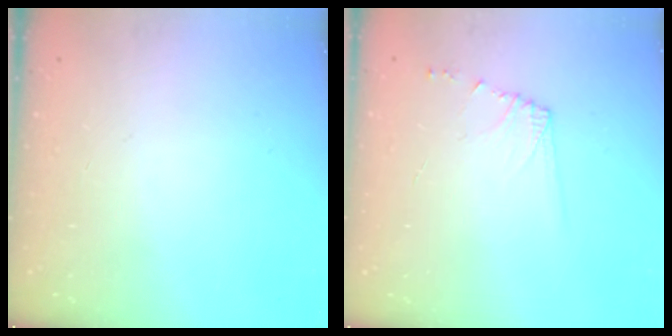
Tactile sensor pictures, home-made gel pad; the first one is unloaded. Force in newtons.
{"total": 5.8, "press": 5.8, "slide": 0.6}